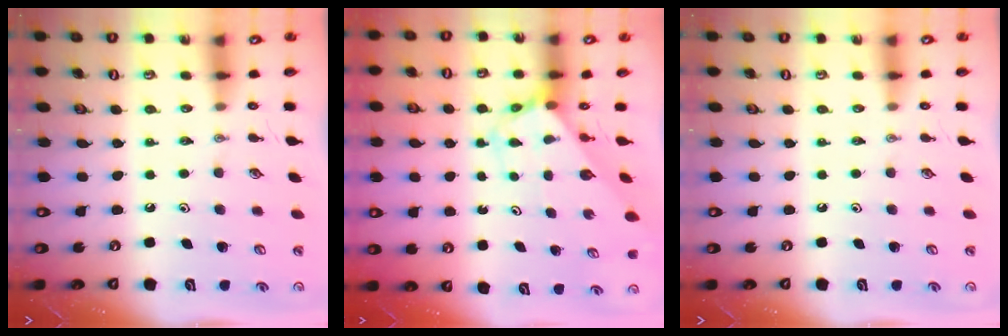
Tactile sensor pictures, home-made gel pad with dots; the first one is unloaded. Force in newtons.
{"total": 2.7, "press": 2.7, "slide": 0.2}
{"total": 0.0}